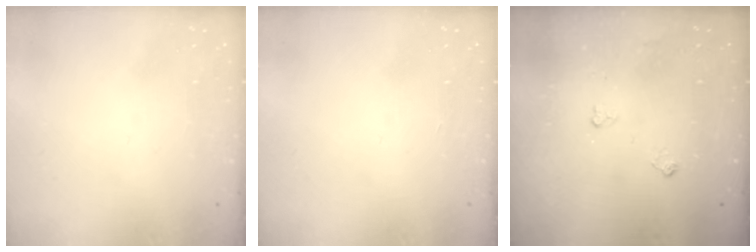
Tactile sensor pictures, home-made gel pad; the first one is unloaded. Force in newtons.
{"total": 0.0}
{"total": 5.3, "press": 5.3, "slide": 0.8}